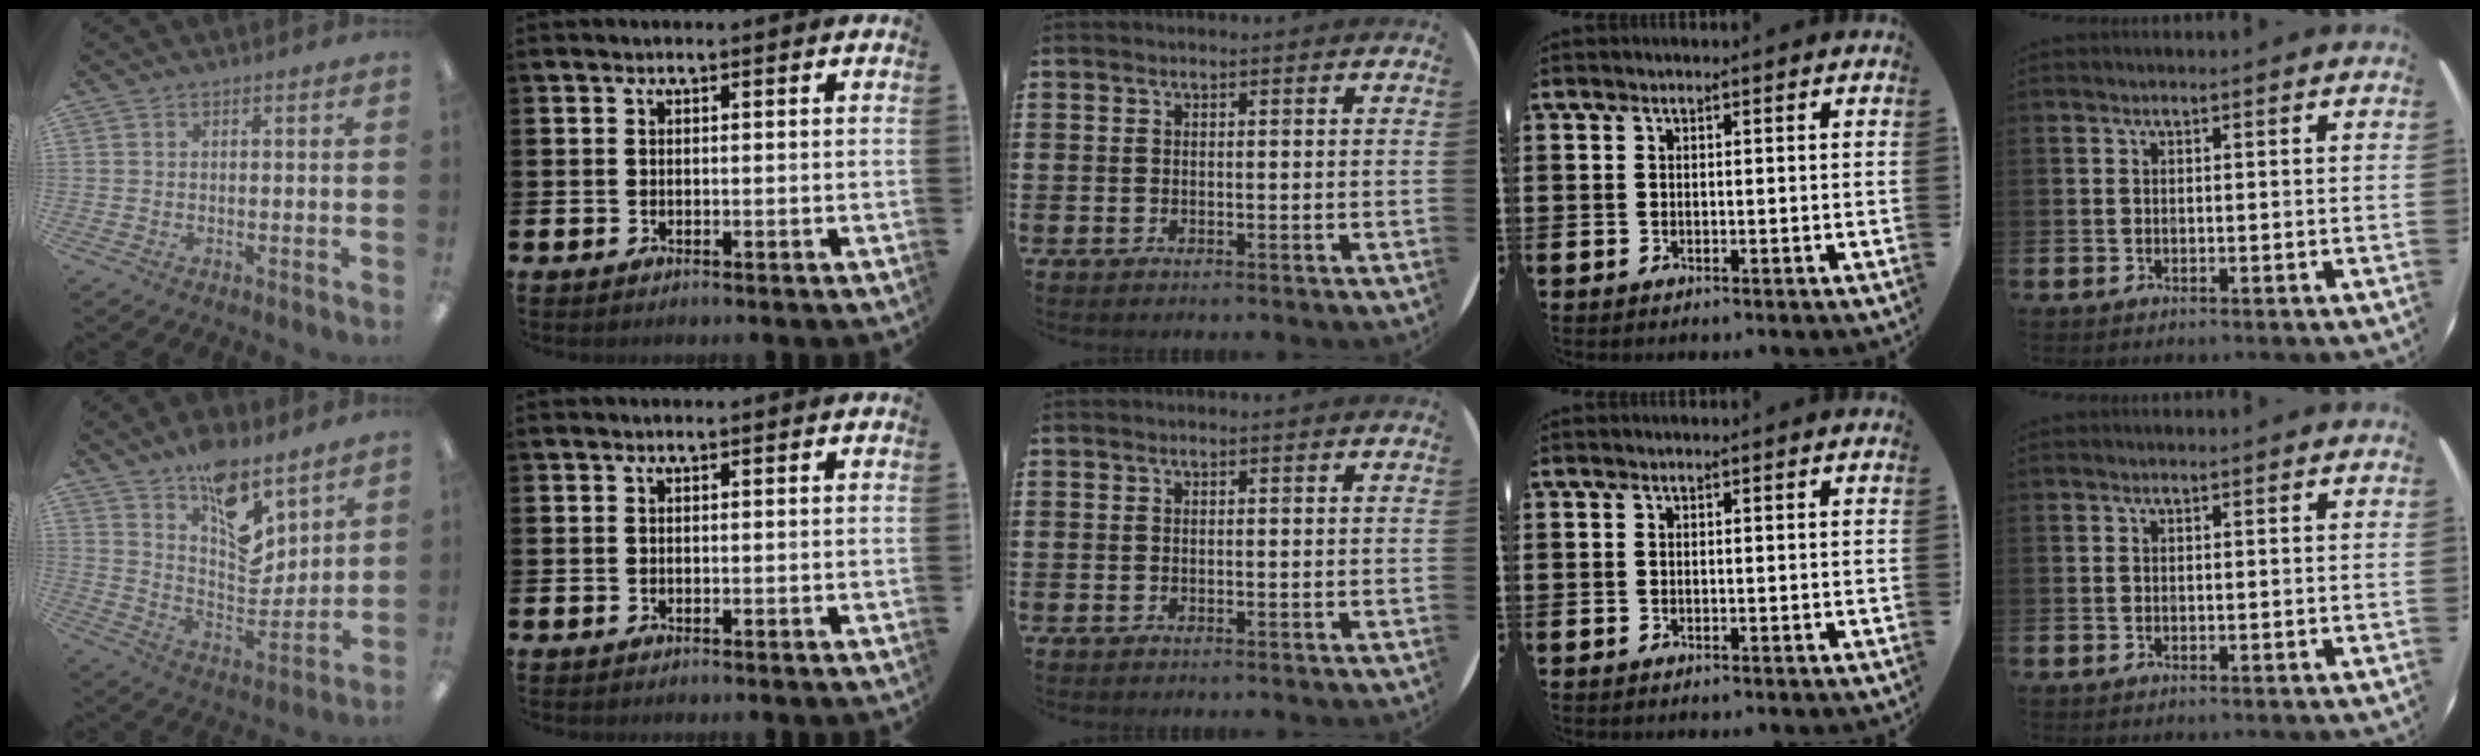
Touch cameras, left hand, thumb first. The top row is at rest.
{"thumb": {"total": 13.1, "force": [9.2, 5.4, 7.6], "torque": [-0.109, -0.069, 0.162]}}